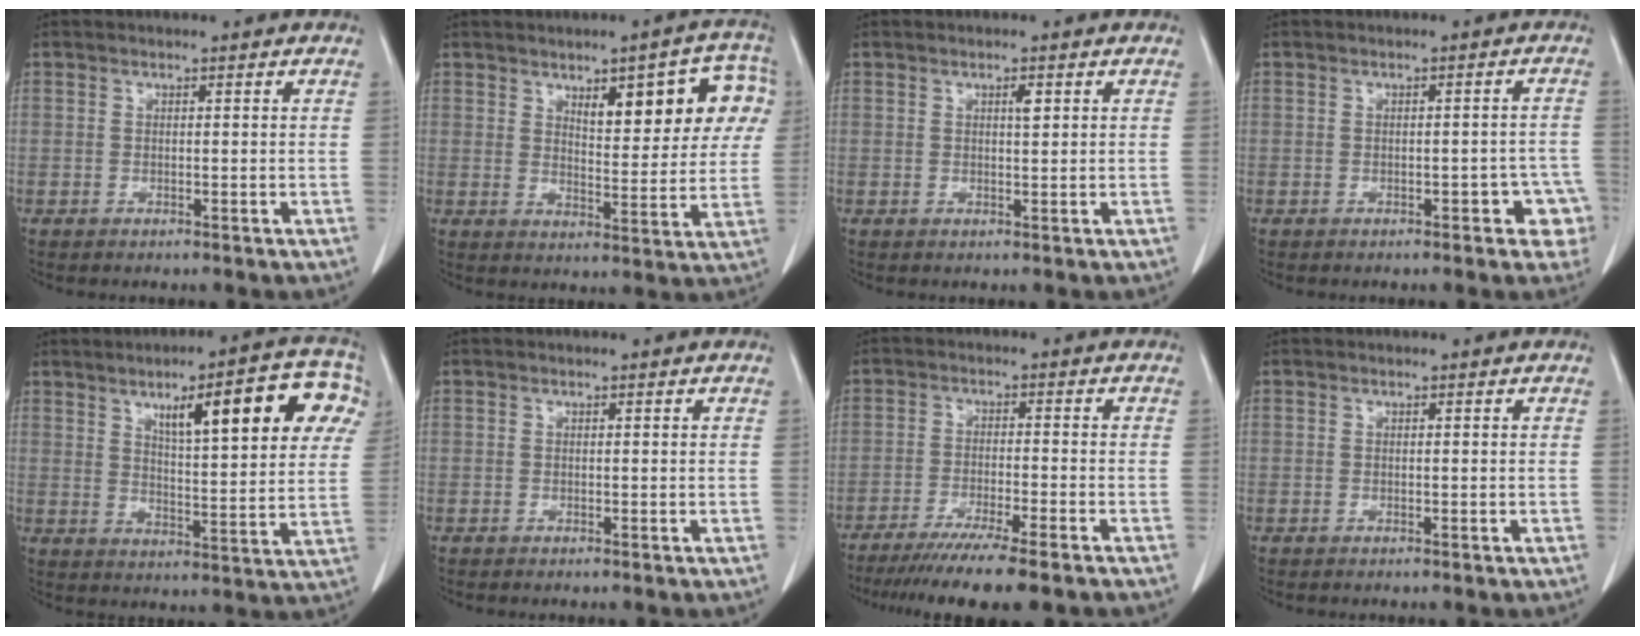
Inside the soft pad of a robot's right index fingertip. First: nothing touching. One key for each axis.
{"total": 11.9, "fx": 4.7, "fy": 3.8, "fz": 10.3, "tx": -0.122, "ty": 0.022, "tz": 0.063}
{"total": 1.3, "fx": 0.5, "fy": 0.3, "fz": 1.2, "tx": -0.019, "ty": 0.000, "tz": 0.008}
{"total": 4.7, "fx": -1.8, "fy": 1.9, "fz": 3.9, "tx": -0.028, "ty": 0.015, "tz": -0.018}
{"total": 16.7, "fx": 7.1, "fy": 3.1, "fz": 14.8, "tx": -0.188, "ty": 0.021, "tz": 0.094}
{"total": 0.0}
{"total": 11.8, "fx": -9.5, "fy": -0.1, "fz": 6.9, "tx": -0.091, "ty": -0.029, "tz": -0.149}
{"total": 0.0}